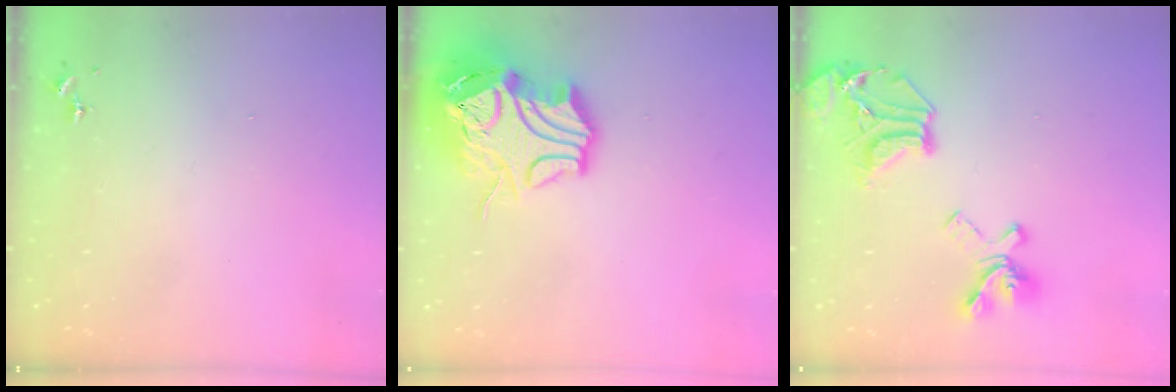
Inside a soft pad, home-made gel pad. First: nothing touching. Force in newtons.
{"total": 18.6, "press": 18.4, "slide": 2.7}
{"total": 21.7, "press": 21.6, "slide": 2.0}